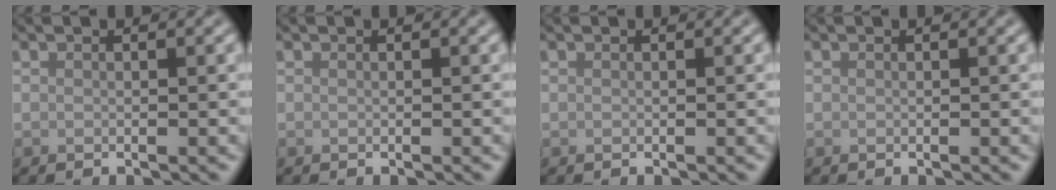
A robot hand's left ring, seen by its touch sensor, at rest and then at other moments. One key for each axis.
{"total": 0.0}
{"total": 0.0}
{"total": 0.0}